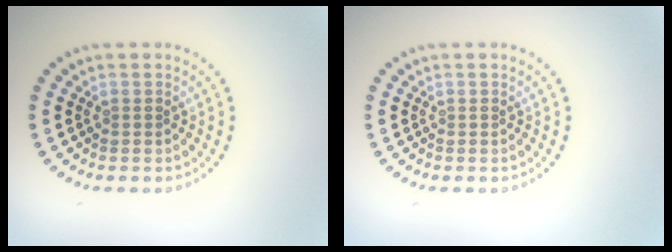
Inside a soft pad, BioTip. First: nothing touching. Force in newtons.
{"total": 0.0}